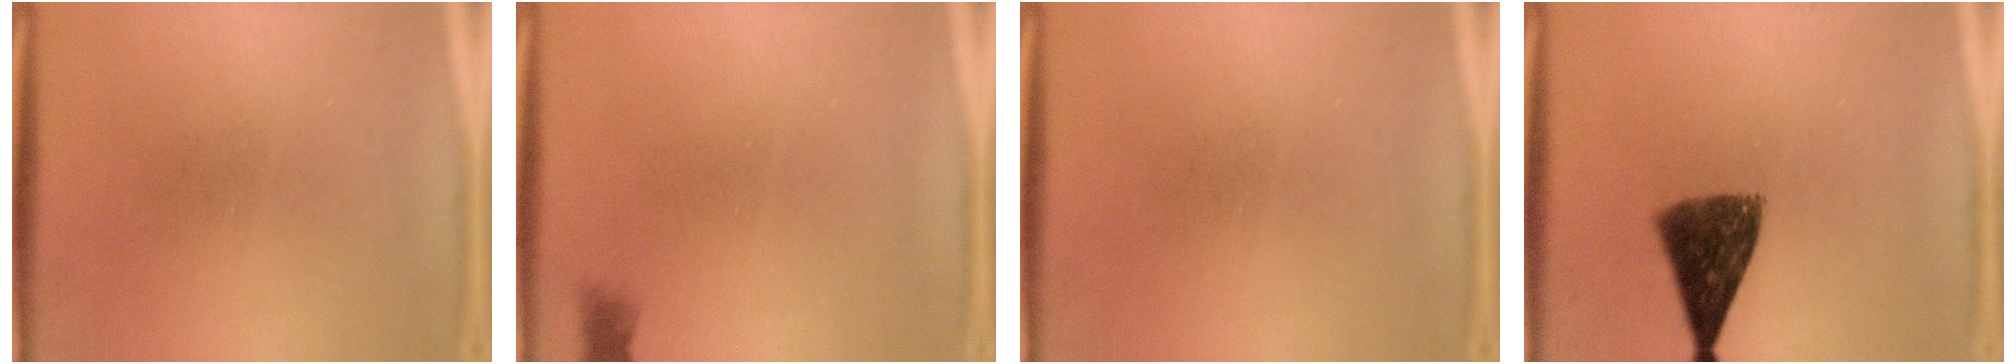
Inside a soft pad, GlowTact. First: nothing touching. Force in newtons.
{"total": 1.1}
{"total": 0.0}
{"total": 9.0}